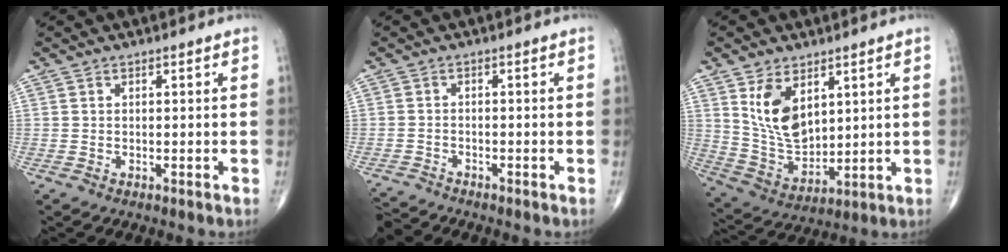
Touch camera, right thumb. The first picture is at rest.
{"total": 3.4, "force": [-3.4, 0.0, -0.5], "torque": [-0.003, -0.001, -0.064]}
{"total": 11.2, "force": [4.6, 6.6, 7.9], "torque": [-0.123, -0.029, 0.104]}